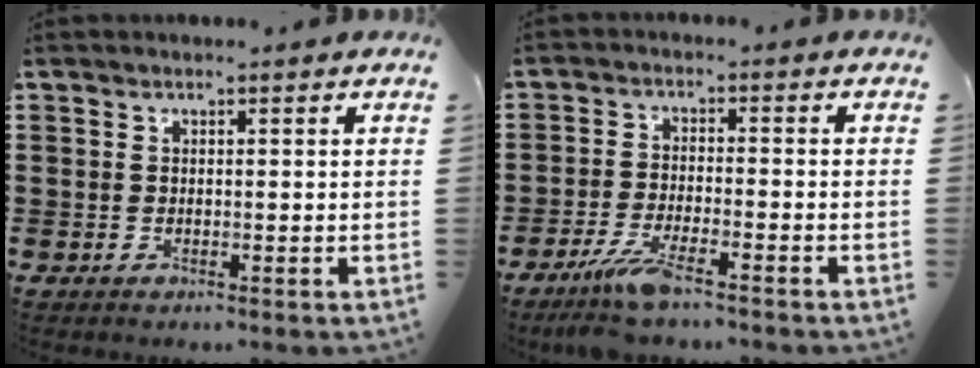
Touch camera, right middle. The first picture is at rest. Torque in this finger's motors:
{"motor_torque": [2.14, 0.00, 0.24, 0.14]}